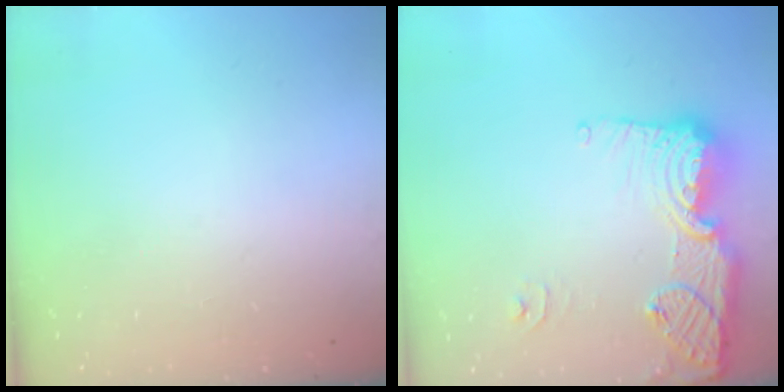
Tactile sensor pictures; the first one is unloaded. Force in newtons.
{"total": 15.7, "press": 15.7, "slide": 1.4}